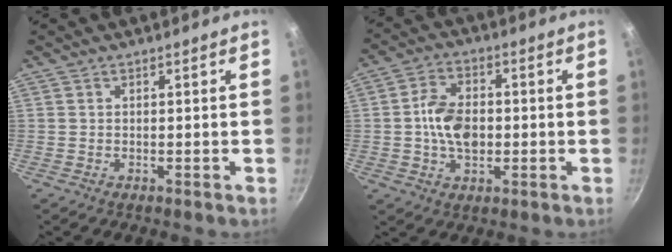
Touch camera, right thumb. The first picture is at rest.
{"total": 9.2, "force": [-0.5, 6.1, 6.8], "torque": [-0.108, 0.012, -0.014]}